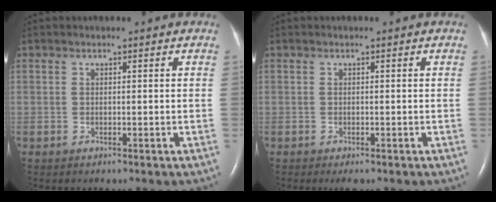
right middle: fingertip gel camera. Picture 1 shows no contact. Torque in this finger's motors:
{"motor_torque": [0.19, -0.12, -0.03, 0.00]}